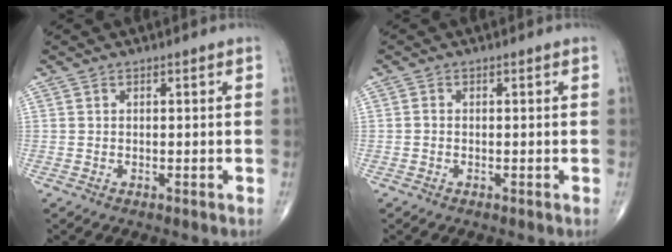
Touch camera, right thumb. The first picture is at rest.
{"total": 0.5, "force": [-0.2, 0.4, 0.3], "torque": [-0.005, 0.000, -0.007]}